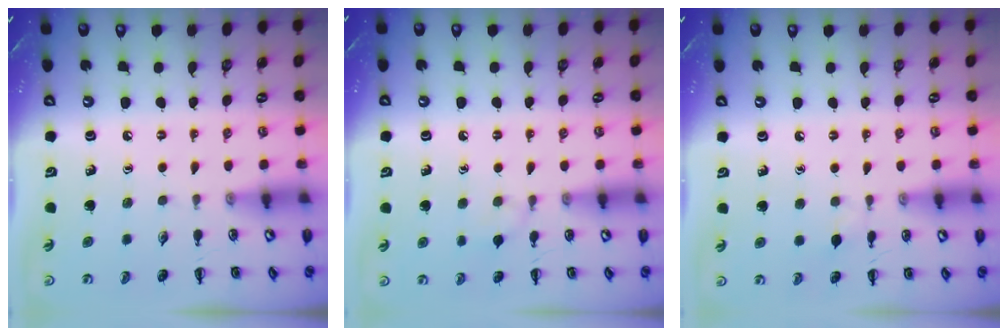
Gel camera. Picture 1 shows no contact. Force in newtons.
{"total": 6.5, "press": 6.2, "slide": 1.9}
{"total": 3.6, "press": 3.3, "slide": 1.4}